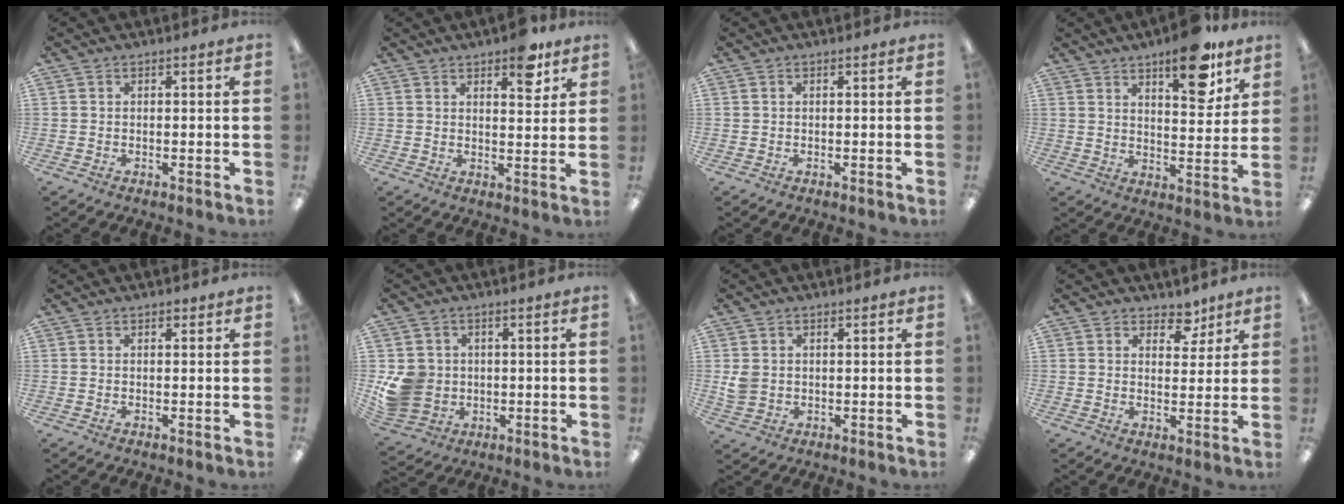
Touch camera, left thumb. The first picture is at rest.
{"total": 7.1, "force": [4.8, 2.9, 4.3], "torque": [-0.040, -0.027, 0.076]}
{"total": 0.0}
{"total": 13.7, "force": [9.3, 5.0, 8.8], "torque": [-0.101, -0.057, 0.150]}
{"total": 0.7, "force": [0.5, 0.4, 0.3], "torque": [0.002, -0.002, 0.008]}
{"total": 9.2, "force": [-0.1, 8.5, 3.6], "torque": [-0.096, 0.010, 0.002]}
{"total": 3.6, "force": [0.6, 3.1, 1.7], "torque": [-0.025, 0.003, 0.013]}
{"total": 5.5, "force": [4.2, 3.2, 1.5], "torque": [-0.004, -0.025, 0.070]}